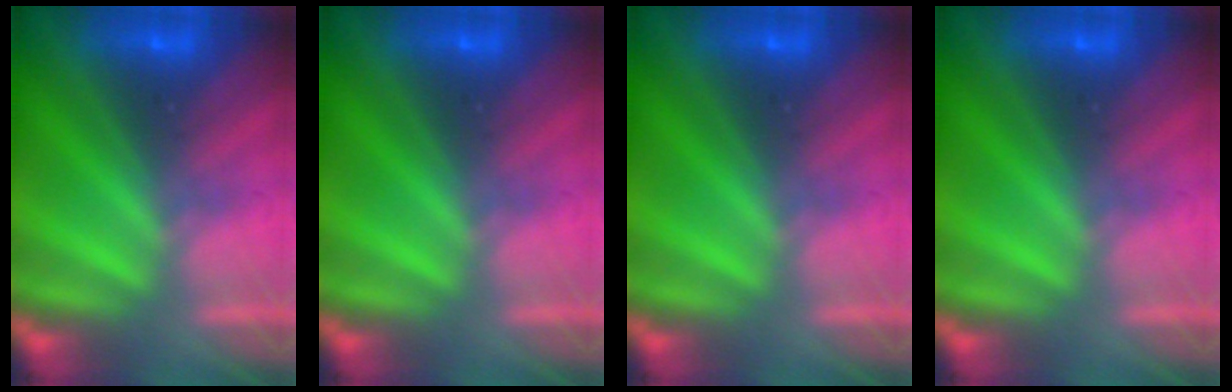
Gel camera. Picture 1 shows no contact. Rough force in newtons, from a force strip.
{"total": 0.0}
{"total": 0.0}
{"total": 0.0}